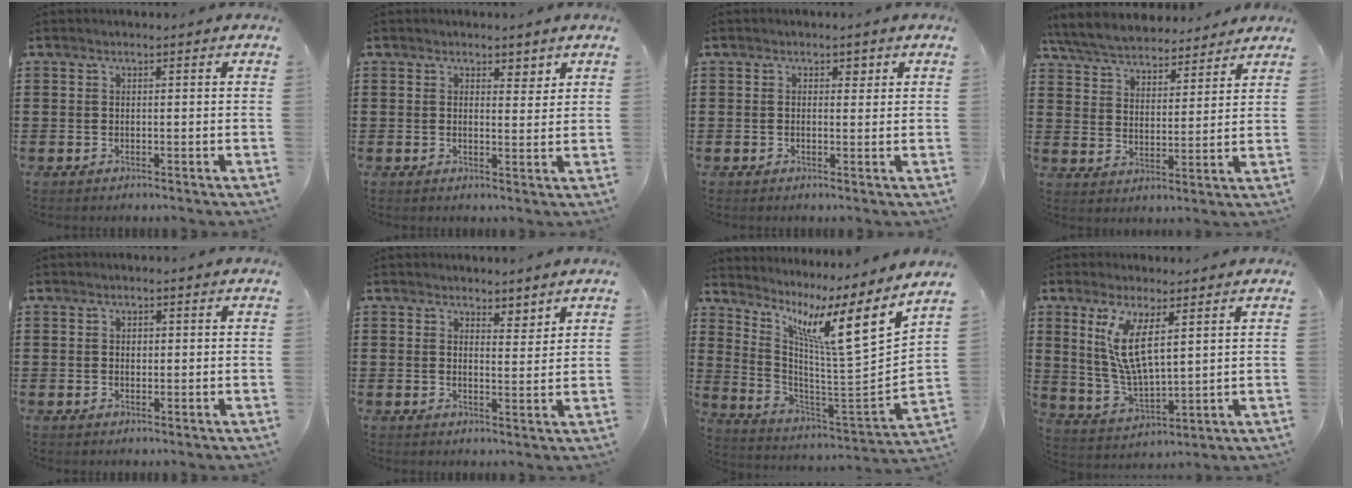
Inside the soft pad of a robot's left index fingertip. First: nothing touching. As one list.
[{"total": 2.0, "force": [1.6, 1.0, 0.7], "torque": [-0.002, 0.001, 0.026]}, {"total": 1.0, "force": [0.2, 0.7, 0.7], "torque": [-0.008, 0.005, -0.001]}, {"total": 6.1, "force": [5.9, 0.9, 1.2], "torque": [-0.053, -0.032, 0.104]}, {"total": 0.7, "force": [0.2, 0.6, 0.3], "torque": [-0.008, 0.005, 0.003]}, {"total": 2.9, "force": [2.7, 1.0, 0.1], "torque": [-0.004, -0.004, 0.049]}, {"total": 10.8, "force": [6.1, 0.9, 8.8], "torque": [-0.172, -0.061, 0.081]}, {"total": 9.3, "force": [3.8, 3.0, 8.0], "torque": [-0.183, -0.008, 0.063]}]